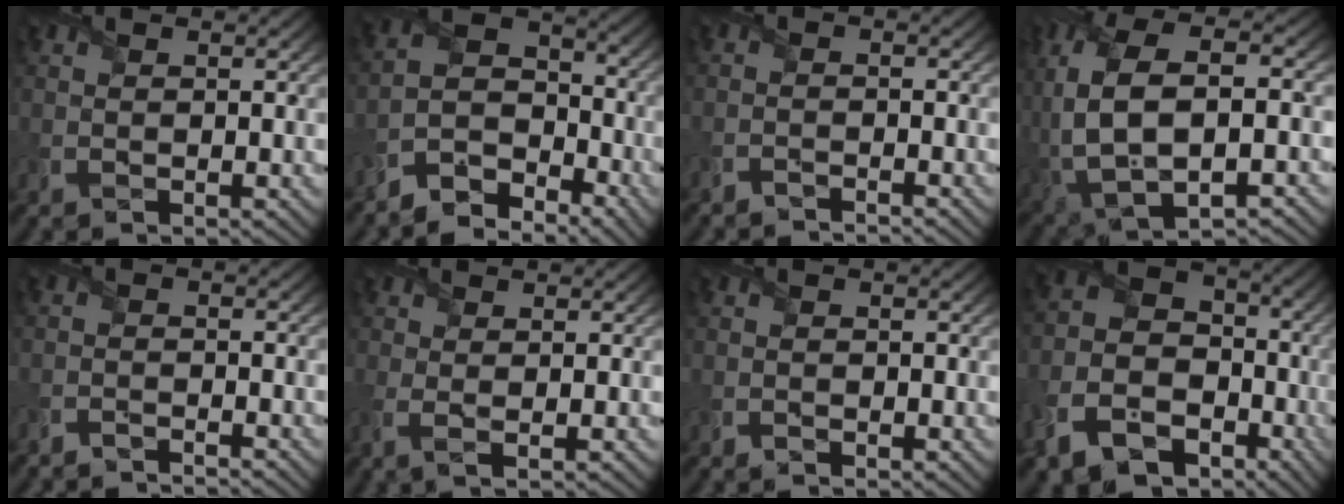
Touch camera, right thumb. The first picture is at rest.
{"total": 7.5, "force": [-6.2, 3.0, 2.9], "torque": [-0.050, 0.002, -0.134]}
{"total": 1.7, "force": [-1.6, -0.6, -0.3], "torque": [0.003, -0.001, -0.038]}
{"total": 12.1, "force": [-1.8, 6.1, 10.2], "torque": [-0.253, -0.011, -0.031]}
{"total": 2.1, "force": [-1.9, -0.6, -0.2], "torque": [0.002, -0.002, -0.045]}
{"total": 1.8, "force": [0.4, 0.5, 1.7], "torque": [-0.046, -0.001, 0.005]}
{"total": 0.6, "force": [-0.5, 0.3, 0.3], "torque": [-0.004, -0.002, -0.010]}
{"total": 13.7, "force": [-6.9, 9.6, 6.9], "torque": [-0.171, -0.045, -0.130]}